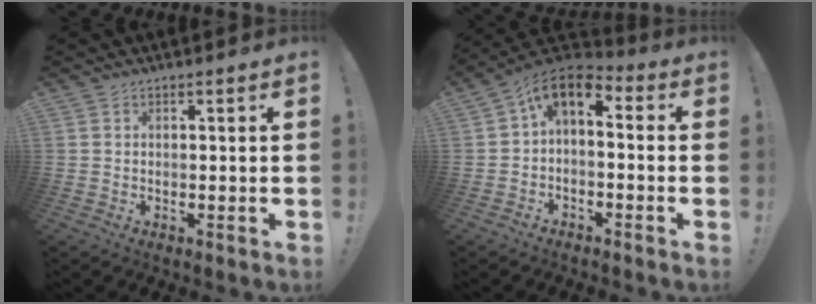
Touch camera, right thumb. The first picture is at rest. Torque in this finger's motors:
{"motor_torque": [1.36, 1.36, 0.06, 0.04, 0.09]}